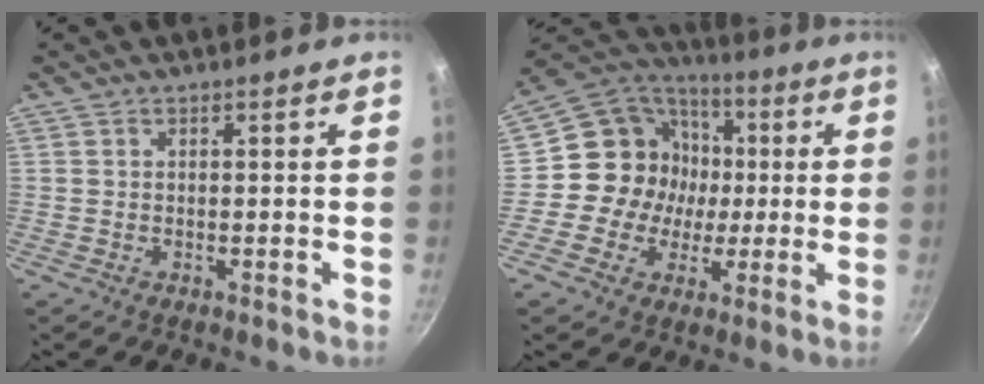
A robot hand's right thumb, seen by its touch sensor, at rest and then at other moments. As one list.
[{"total": 14.8, "force": [0.2, 13.5, 6.0], "torque": [-0.069, 0.024, -0.009]}]